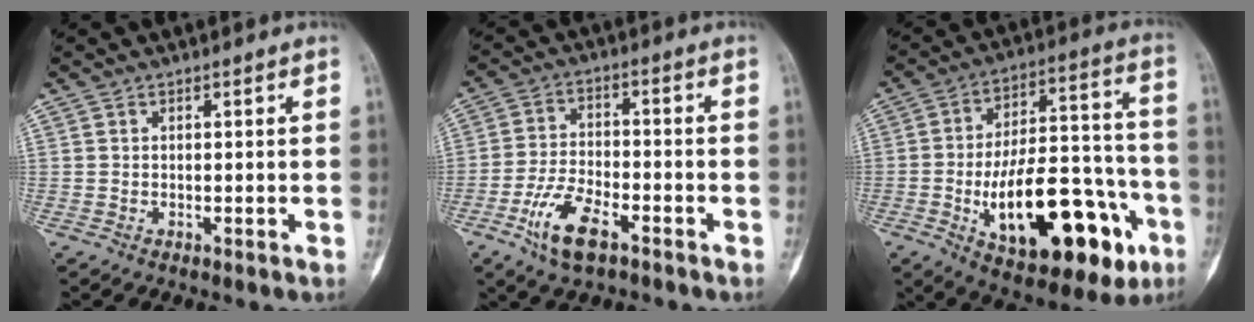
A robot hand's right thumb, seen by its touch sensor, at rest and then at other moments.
{"total": 9.7, "force": [-5.2, 4.3, 7.0], "torque": [-0.140, 0.019, -0.097]}
{"total": 26.9, "force": [-9.8, 11.7, 22.2], "torque": [-0.321, 0.042, -0.132]}